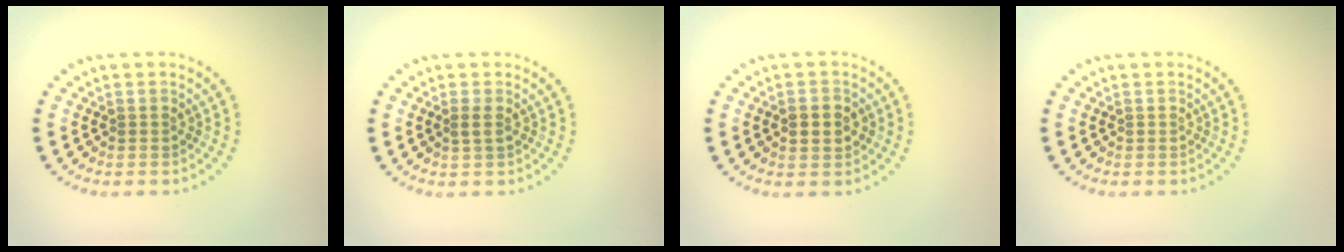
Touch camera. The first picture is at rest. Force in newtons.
{"total": 1.0, "press": 1.0, "slide": 0.3}
{"total": 2.2, "press": 2.1, "slide": 0.1}
{"total": 0.0}